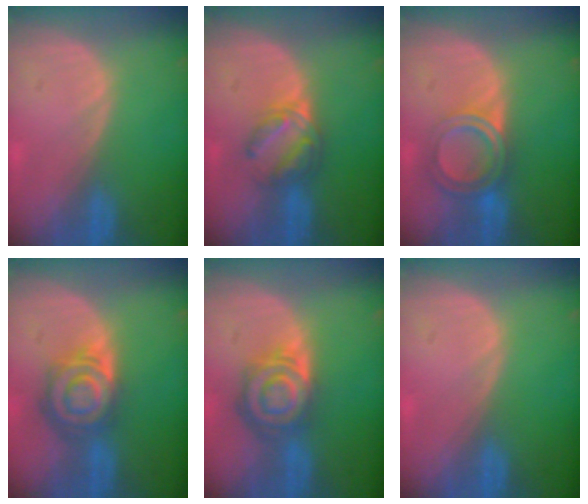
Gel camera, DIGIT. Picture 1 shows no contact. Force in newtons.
{"total": 6.1, "press": 5.3, "slide": 3.1}
{"total": 6.3, "press": 5.4, "slide": 3.3}
{"total": 8.0, "press": 7.1, "slide": 3.7}
{"total": 8.0, "press": 7.1, "slide": 3.8}
{"total": 0.0}